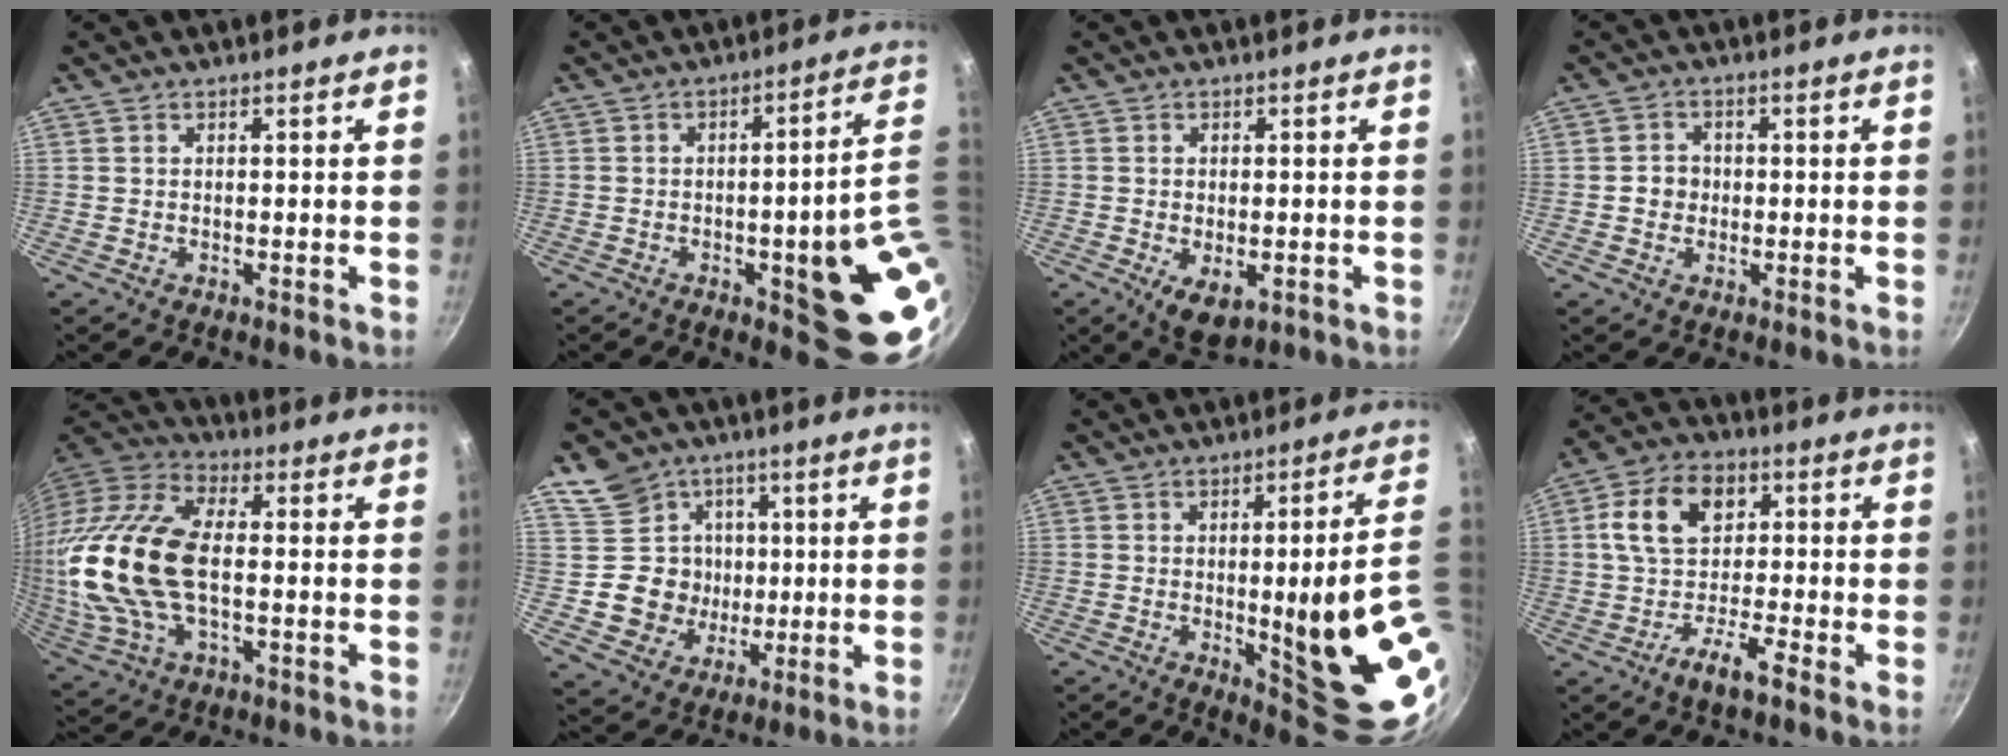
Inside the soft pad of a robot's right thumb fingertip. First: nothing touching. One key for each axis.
{"total": 17.9, "fx": -1.7, "fy": 4.5, "fz": 17.2, "tx": -0.169, "ty": 0.003, "tz": -0.014}
{"total": 6.0, "fx": -1.7, "fy": 3.4, "fz": 4.6, "tx": -0.062, "ty": -0.009, "tz": -0.015}
{"total": 3.2, "fx": -0.4, "fy": 3.0, "fz": 1.2, "tx": 0.000, "ty": 0.008, "tz": -0.010}
{"total": 23.5, "fx": -0.5, "fy": 12.5, "fz": 19.9, "tx": -0.422, "ty": 0.025, "tz": -0.016}
{"total": 12.1, "fx": 2.1, "fy": 11.4, "fz": 3.2, "tx": -0.020, "ty": -0.006, "tz": 0.037}
{"total": 20.8, "fx": -2.0, "fy": 4.3, "fz": 20.3, "tx": -0.238, "ty": -0.015, "tz": -0.010}
{"total": 10.3, "fx": -2.2, "fy": 6.2, "fz": 8.0, "tx": -0.123, "ty": 0.039, "tz": -0.062}